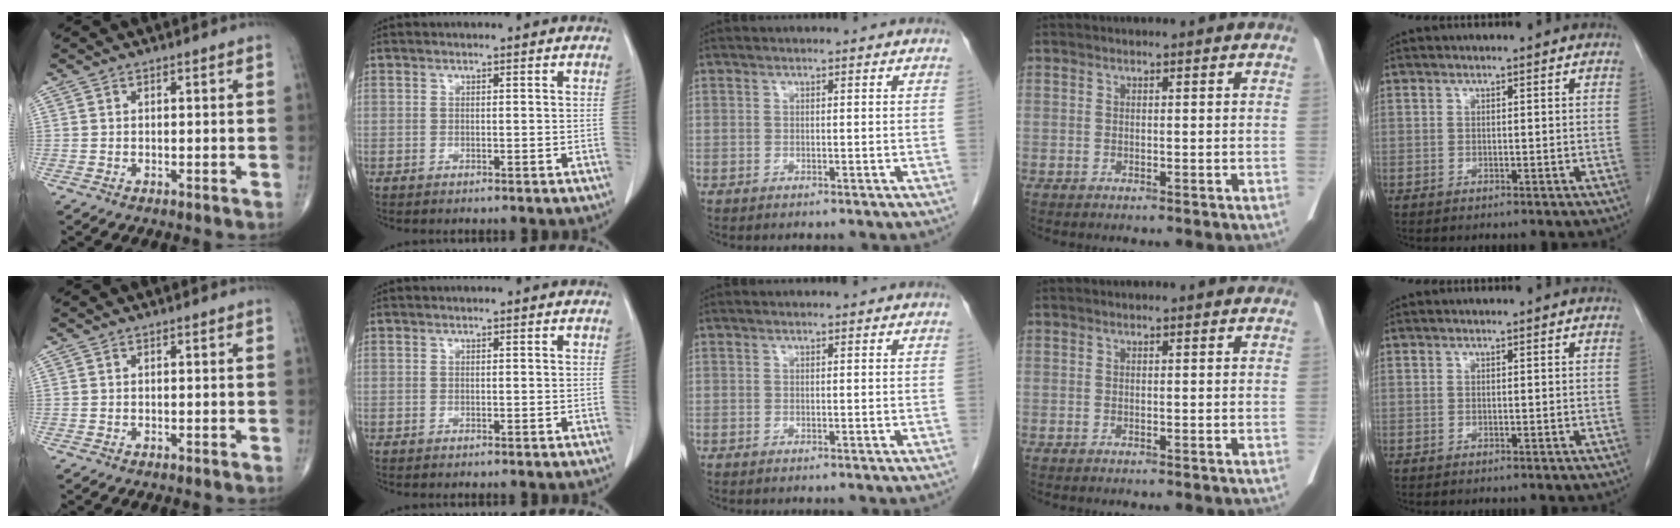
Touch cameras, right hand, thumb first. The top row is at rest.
{}